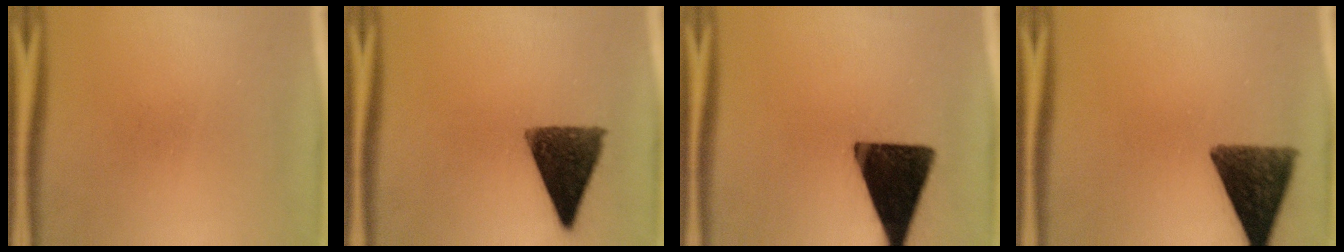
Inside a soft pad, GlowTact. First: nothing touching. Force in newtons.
{"total": 11.9}
{"total": 17.1}
{"total": 11.2}